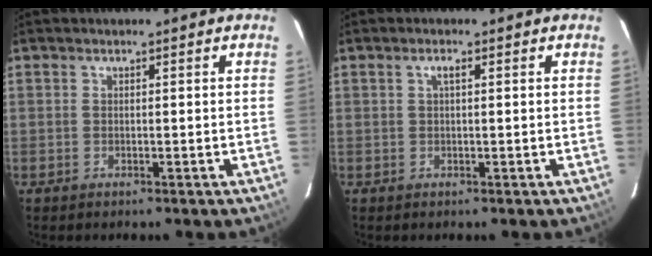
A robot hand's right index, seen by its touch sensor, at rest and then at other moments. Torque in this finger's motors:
{"motor_torque": [0.17, -0.04, 0.06, 0.02]}